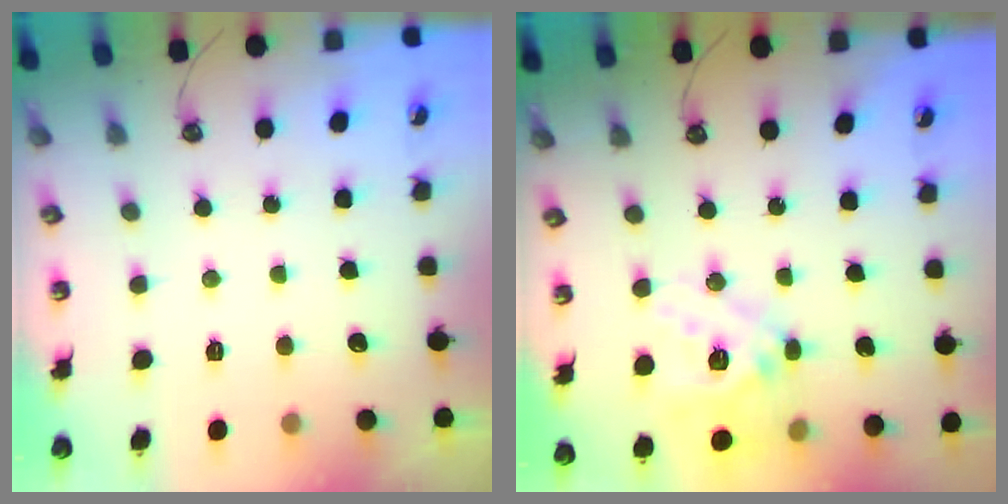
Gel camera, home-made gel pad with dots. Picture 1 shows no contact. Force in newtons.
{"total": 18.3, "press": 18.2, "slide": 1.9}